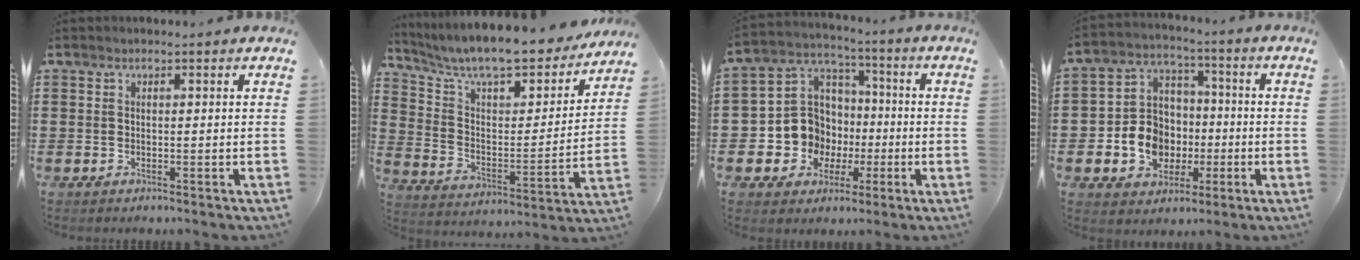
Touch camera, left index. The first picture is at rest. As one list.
[{"total": 10.1, "force": [8.8, 1.3, 4.6], "torque": [-0.119, -0.064, 0.147]}, {"total": 10.0, "force": [-1.4, 9.4, 2.9], "torque": [-0.109, 0.003, -0.021]}, {"total": 9.2, "force": [-1.8, 8.2, 3.7], "torque": [-0.116, 0.014, -0.029]}]